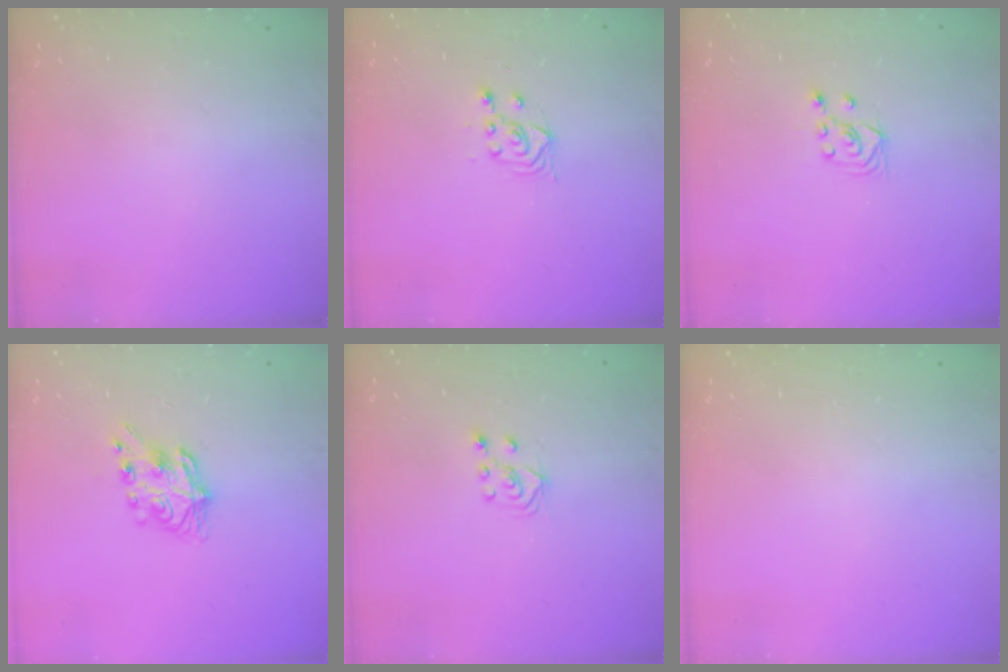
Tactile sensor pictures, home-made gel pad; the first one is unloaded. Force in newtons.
{"total": 3.0, "press": 2.6, "slide": 1.3}
{"total": 2.6, "press": 2.5, "slide": 1.0}
{"total": 7.2, "press": 7.2, "slide": 0.4}
{"total": 3.9, "press": 3.8, "slide": 0.7}
{"total": 0.0}